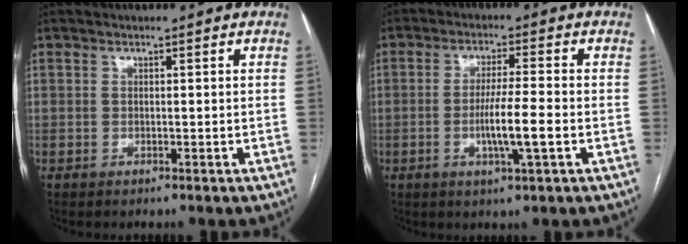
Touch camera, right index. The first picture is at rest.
{"total": 6.7, "force": [-1.7, -0.1, 6.4], "torque": [-0.118, -0.008, -0.031]}